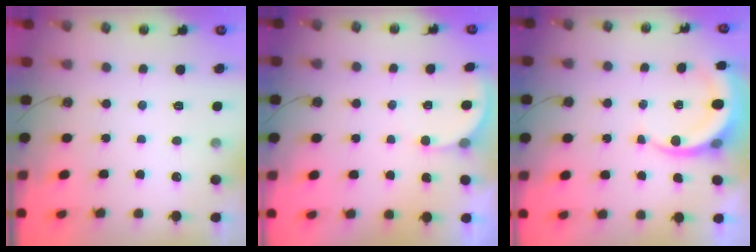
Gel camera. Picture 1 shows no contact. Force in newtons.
{"total": 2.6, "press": 2.6, "slide": 0.0}
{"total": 5.9, "press": 5.8, "slide": 0.6}